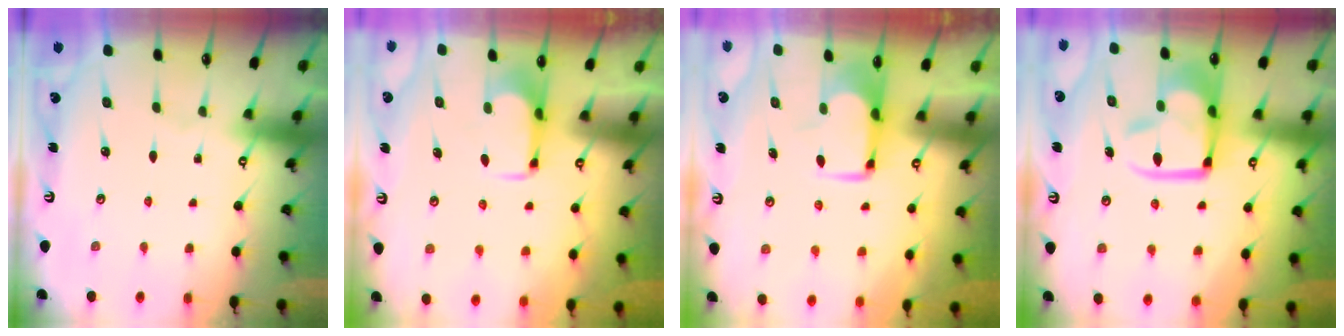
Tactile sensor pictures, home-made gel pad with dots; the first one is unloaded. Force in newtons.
{"total": 2.0, "press": 1.9, "slide": 0.4}
{"total": 1.7, "press": 1.6, "slide": 0.5}
{"total": 13.9, "press": 13.8, "slide": 1.7}